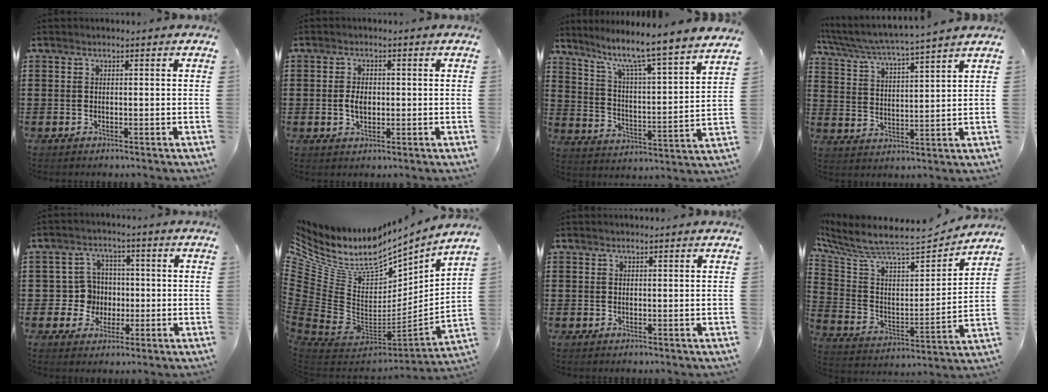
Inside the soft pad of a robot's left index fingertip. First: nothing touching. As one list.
[{"total": 2.8, "force": [-0.2, 1.6, 2.3], "torque": [-0.044, 0.005, -0.004]}, {"total": 6.9, "force": [5.8, -0.8, 3.5], "torque": [-0.094, -0.059, 0.087]}, {"total": 4.3, "force": [4.0, -0.5, 1.7], "torque": [-0.054, -0.033, 0.061]}, {"total": 5.8, "force": [-0.3, 5.5, 1.6], "torque": [-0.045, 0.012, -0.005]}, {"total": 10.0, "force": [7.2, 5.1, 4.8], "torque": [-0.138, -0.069, 0.122]}, {"total": 0.0}, {"total": 8.0, "force": [7.0, 1.3, 3.5], "torque": [-0.107, -0.064, 0.112]}]